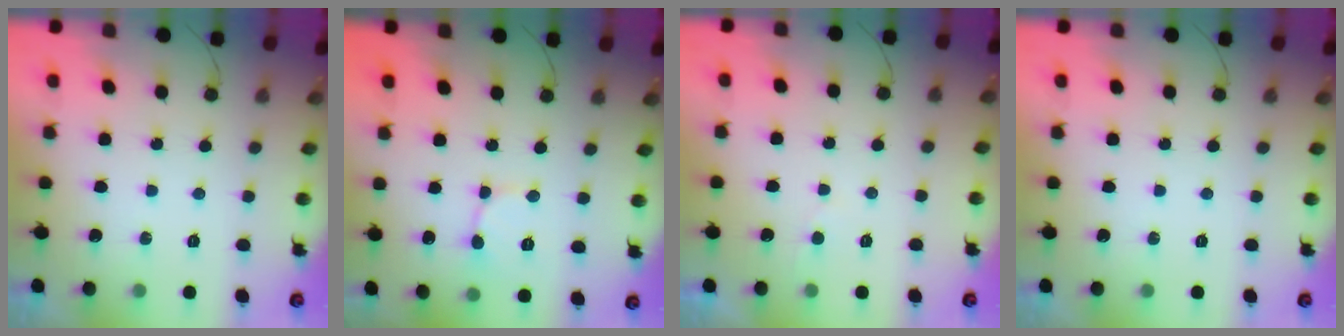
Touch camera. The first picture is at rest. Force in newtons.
{"total": 2.9, "press": 2.9, "slide": 0.2}
{"total": 2.6, "press": 2.6, "slide": 0.2}
{"total": 0.0}